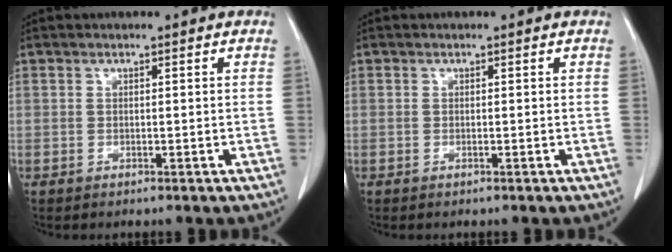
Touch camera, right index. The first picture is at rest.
{"total": 0.0}